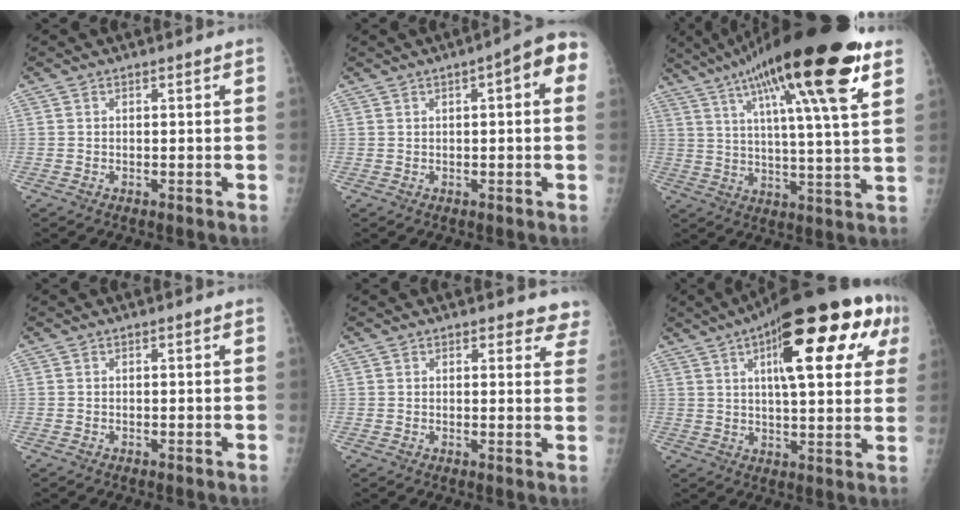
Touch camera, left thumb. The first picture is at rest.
{"total": 8.2, "force": [2.5, 2.7, 7.4], "torque": [-0.081, 0.019, 0.023]}
{"total": 25.4, "force": [13.9, 4.3, 20.8], "torque": [-0.335, -0.020, 0.214]}
{"total": 0.0}
{"total": 5.9, "force": [5.3, 2.6, 0.0], "torque": [0.054, -0.026, 0.033]}
{"total": 24.5, "force": [9.3, 8.3, 21.1], "torque": [-0.281, 0.017, 0.128]}